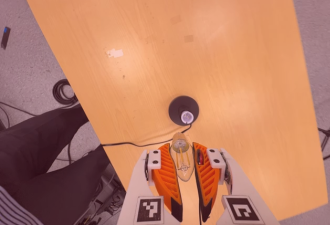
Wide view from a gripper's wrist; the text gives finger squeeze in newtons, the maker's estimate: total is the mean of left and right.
{"total": 20.8, "left": 25.4, "right": 16.1}